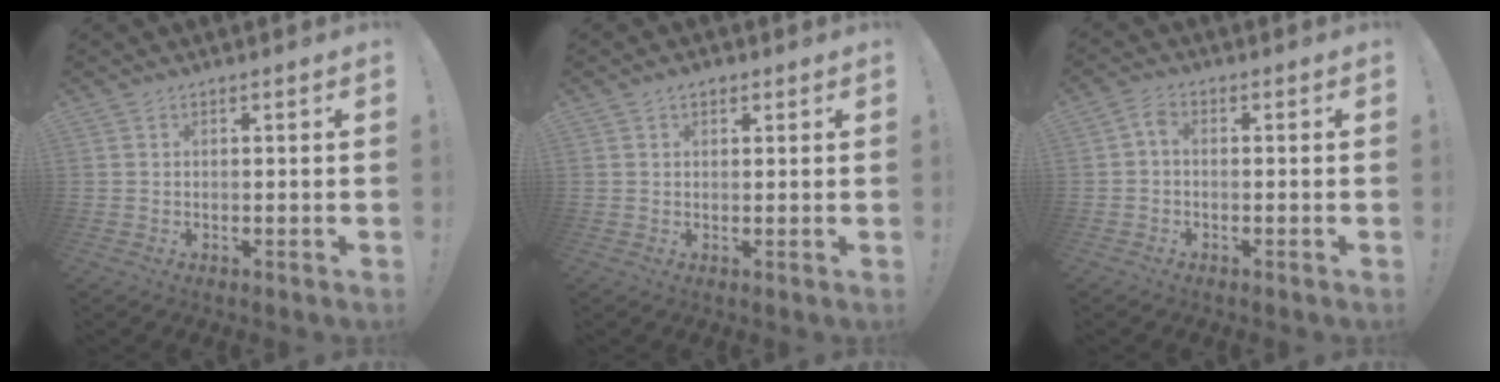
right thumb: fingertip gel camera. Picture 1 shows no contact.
{"total": 1.9, "force": [1.0, 1.2, 1.1], "torque": [-0.018, 0.002, 0.018]}
{"total": 2.3, "force": [-0.7, 1.3, 1.8], "torque": [-0.037, 0.009, -0.013]}